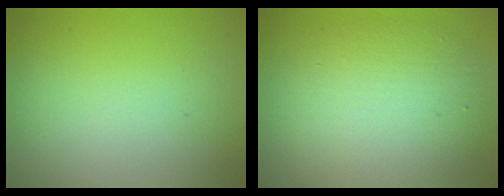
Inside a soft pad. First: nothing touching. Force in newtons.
{"total": 6.6, "press": 6.6, "slide": 0.7}